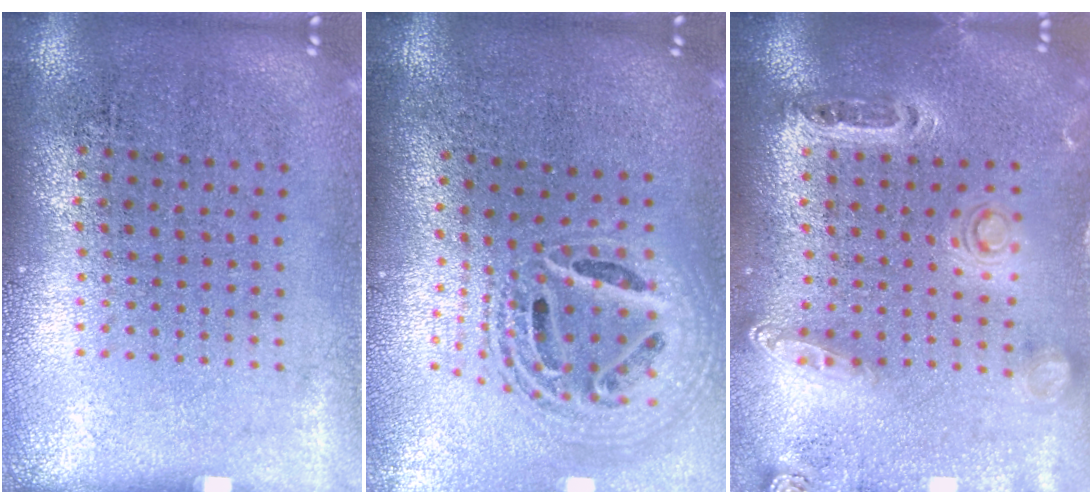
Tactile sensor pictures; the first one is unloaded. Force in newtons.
{"total": 2.3, "press": 1.8, "slide": 1.4}
{"total": 1.4, "press": 1.4, "slide": 0.3}